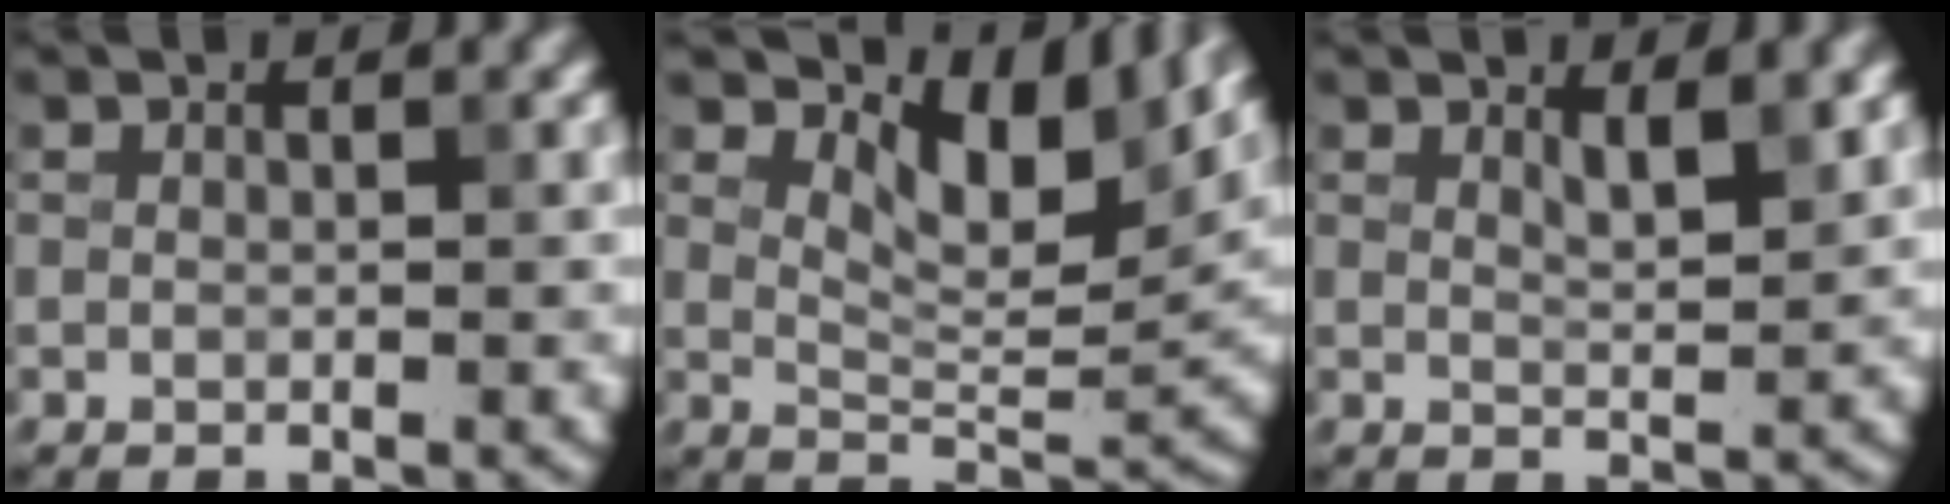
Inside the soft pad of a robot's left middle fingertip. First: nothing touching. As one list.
[{"total": 6.7, "force": [3.9, 2.8, 4.7], "torque": [-0.069, -0.005, 0.060]}, {"total": 2.1, "force": [1.4, 0.5, 1.5], "torque": [-0.020, -0.004, 0.023]}]